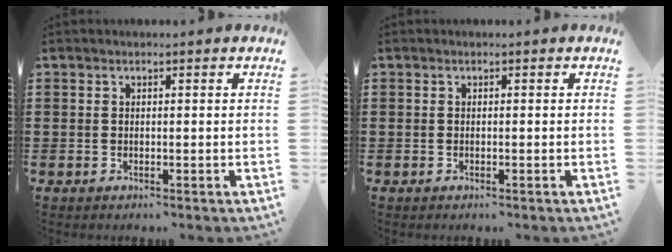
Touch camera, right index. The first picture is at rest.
{"total": 0.0}